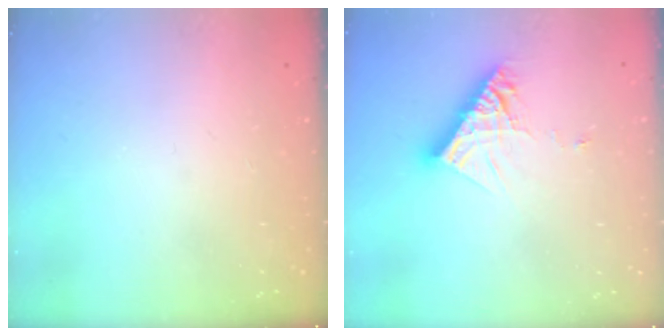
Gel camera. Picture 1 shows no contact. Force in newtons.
{"total": 11.2, "press": 11.1, "slide": 1.1}